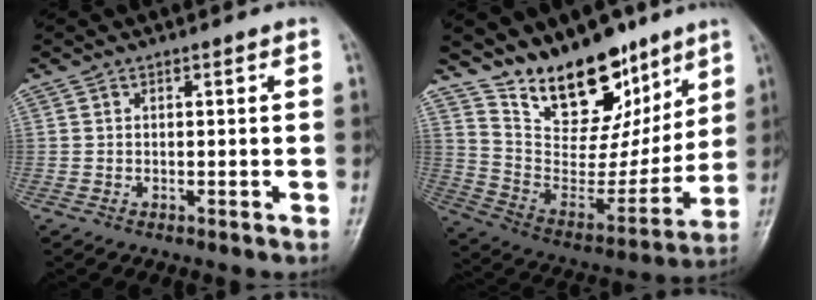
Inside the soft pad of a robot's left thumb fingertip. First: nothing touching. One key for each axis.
{"total": 20.7, "fx": 14.8, "fy": 10.0, "fz": 10.3, "tx": -0.101, "ty": -0.085, "tz": 0.257}